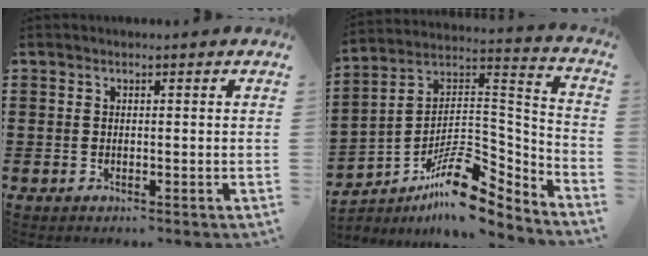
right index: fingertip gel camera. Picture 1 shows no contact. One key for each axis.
{"total": 12.7, "fx": -8.4, "fy": 5.4, "fz": 7.9, "tx": -0.129, "ty": 0.014, "tz": -0.159}